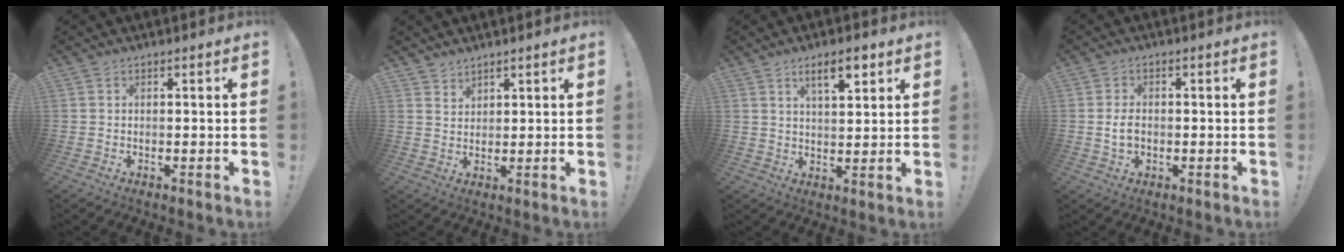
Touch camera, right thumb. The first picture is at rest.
{"total": 2.6, "force": [2.5, 0.8, -0.1], "torque": [0.010, -0.022, 0.045]}
{"total": 7.5, "force": [4.5, 2.4, 5.6], "torque": [-0.078, -0.019, 0.072]}
{"total": 4.0, "force": [-0.4, 2.5, 3.1], "torque": [-0.045, 0.001, -0.010]}